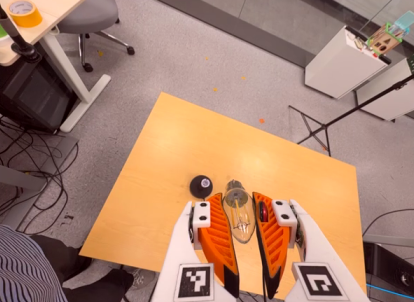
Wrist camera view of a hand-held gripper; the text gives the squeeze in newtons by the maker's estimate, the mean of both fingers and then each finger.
{"total": 22.5, "left": 27.2, "right": 17.7}